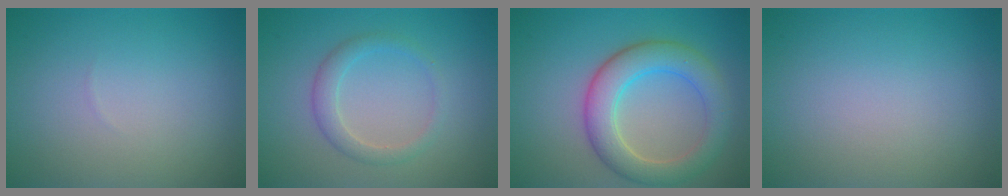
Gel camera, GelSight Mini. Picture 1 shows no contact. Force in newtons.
{"total": 2.2, "press": 2.2, "slide": 0.1}
{"total": 5.7, "press": 5.7, "slide": 0.4}
{"total": 0.0}